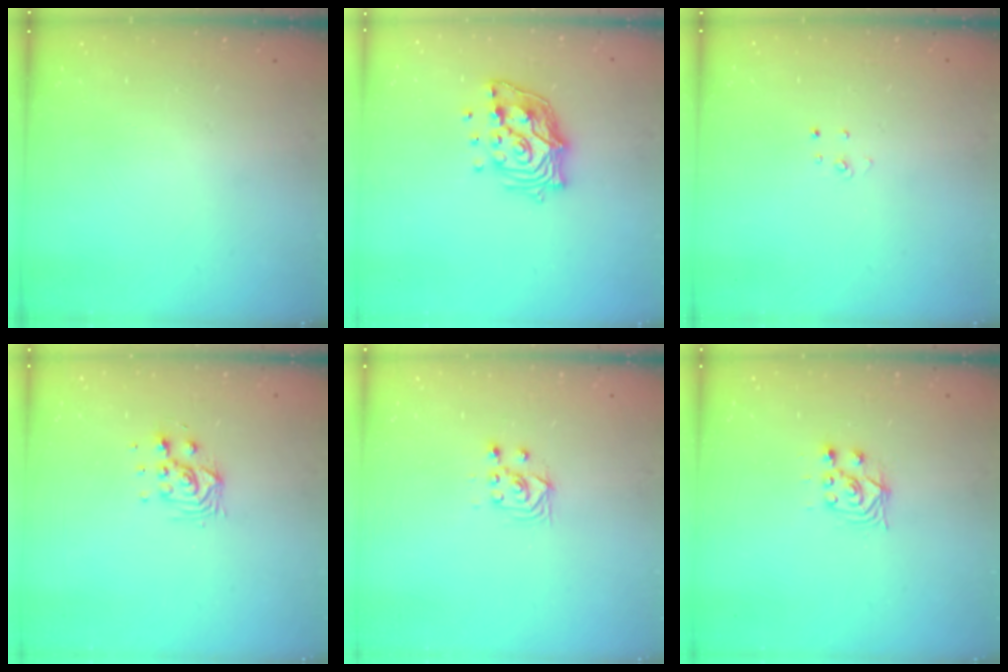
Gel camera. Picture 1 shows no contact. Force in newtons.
{"total": 13.4, "press": 13.3, "slide": 1.3}
{"total": 2.7, "press": 2.7, "slide": 0.3}
{"total": 5.9, "press": 5.9, "slide": 0.4}
{"total": 3.7, "press": 3.4, "slide": 1.6}
{"total": 4.0, "press": 4.0, "slide": 0.7}